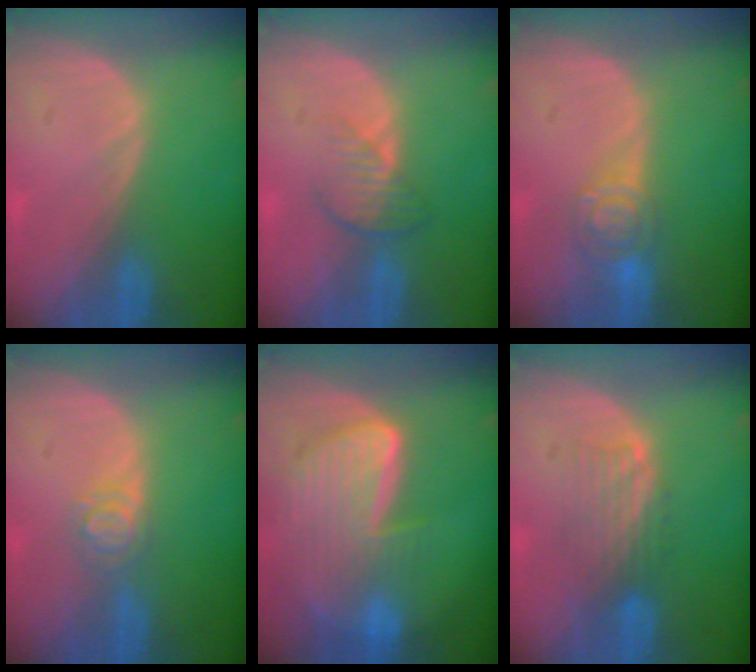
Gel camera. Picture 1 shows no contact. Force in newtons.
{"total": 3.8, "press": 3.3, "slide": 1.8}
{"total": 4.6, "press": 4.5, "slide": 0.9}
{"total": 2.9, "press": 2.9, "slide": 0.3}
{"total": 9.4, "press": 8.1, "slide": 4.8}
{"total": 4.8, "press": 4.2, "slide": 2.5}